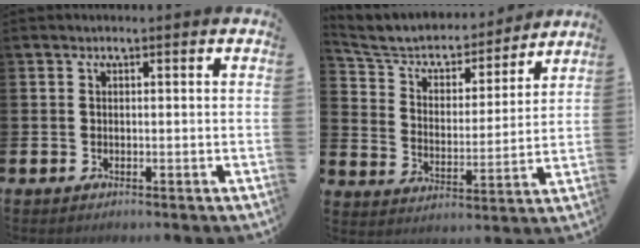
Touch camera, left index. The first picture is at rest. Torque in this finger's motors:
{"motor_torque": [1.05, -1.09, 0.38, 0.11]}